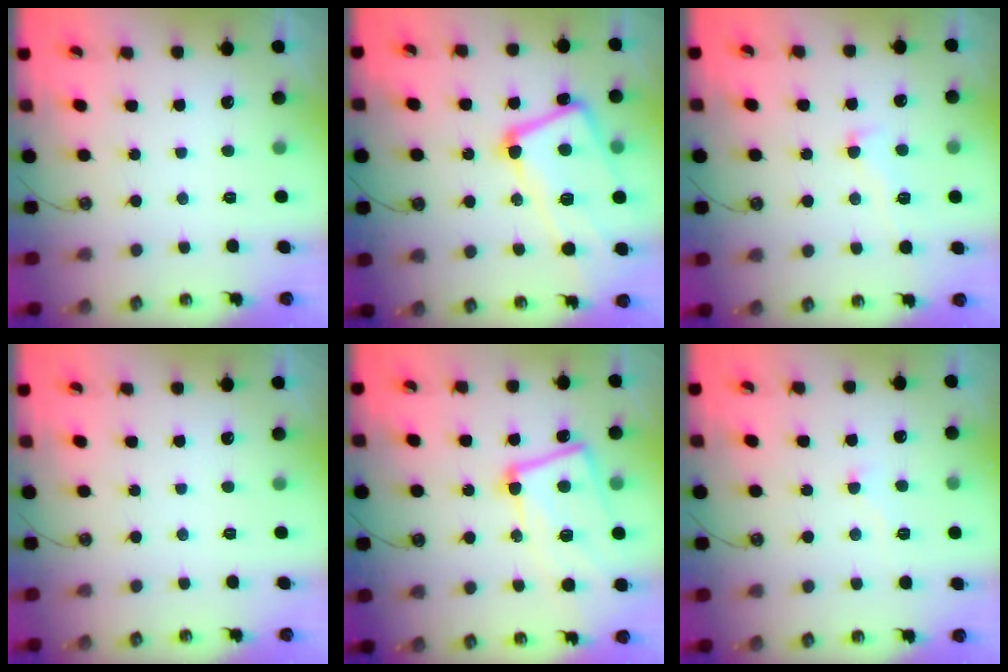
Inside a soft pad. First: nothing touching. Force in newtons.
{"total": 14.1, "press": 13.9, "slide": 2.2}
{"total": 1.7, "press": 1.4, "slide": 0.9}
{"total": 0.0}
{"total": 12.9, "press": 12.7, "slide": 2.1}
{"total": 2.4, "press": 2.4, "slide": 0.4}